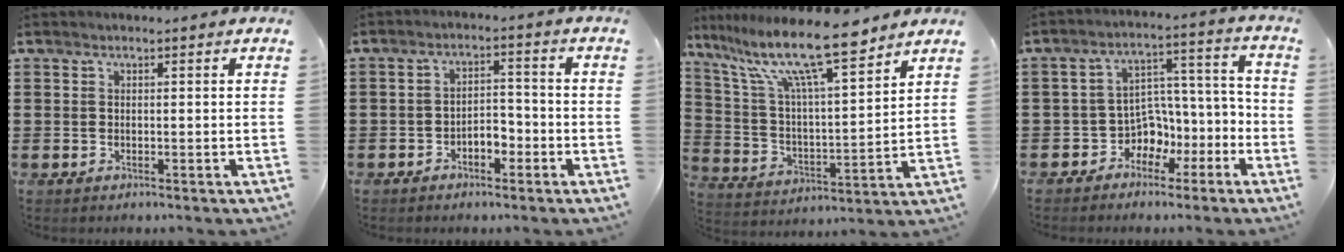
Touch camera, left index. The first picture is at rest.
{"total": 3.1, "force": [-2.2, 1.6, 1.6], "torque": [-0.033, 0.007, -0.046]}
{"total": 13.6, "force": [10.8, 1.5, 8.1], "torque": [-0.184, -0.057, 0.184]}
{"total": 6.1, "force": [-3.2, 5.1, 1.3], "torque": [-0.039, 0.002, -0.060]}